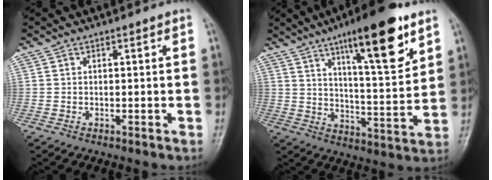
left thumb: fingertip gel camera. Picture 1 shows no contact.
{"total": 17.6, "force": [10.1, 4.1, 13.8], "torque": [-0.190, -0.051, 0.162]}